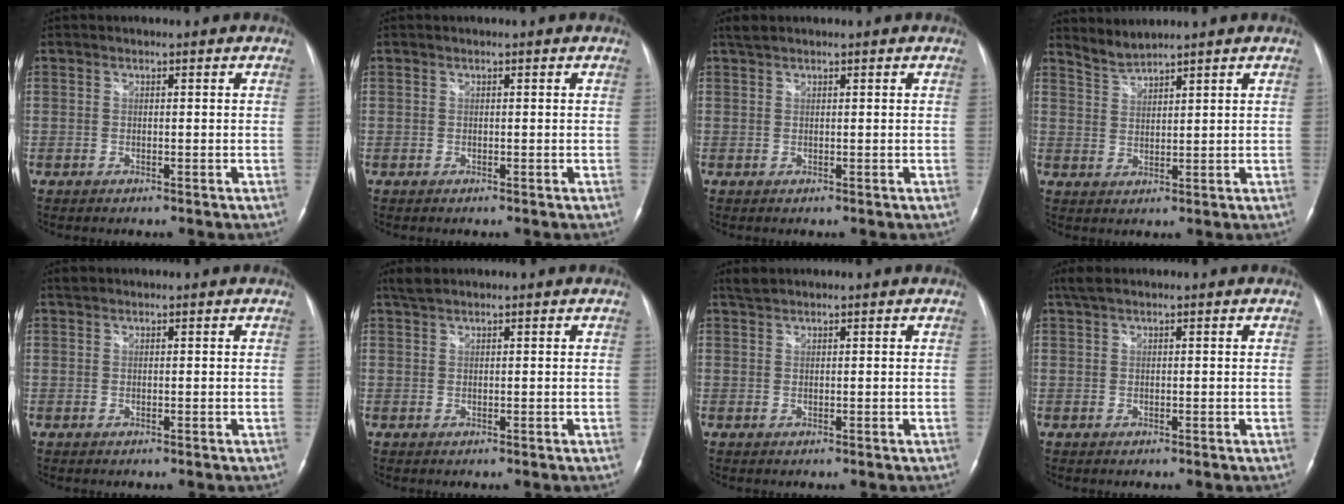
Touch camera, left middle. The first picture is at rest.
{"total": 0.0}
{"total": 1.3, "force": [1.2, 0.2, 0.6], "torque": [-0.016, 0.013, 0.026]}
{"total": 2.9, "force": [2.8, -0.6, -0.3], "torque": [-0.001, -0.001, 0.064]}
{"total": 0.7, "force": [0.6, 0.3, 0.1], "torque": [-0.009, 0.010, 0.013]}
{"total": 1.8, "force": [1.6, 0.2, 0.7], "torque": [-0.020, 0.012, 0.034]}
{"total": 1.3, "force": [1.3, 0.2, 0.3], "torque": [-0.012, 0.011, 0.029]}
{"total": 2.0, "force": [1.5, 0.4, 1.3], "torque": [-0.031, 0.020, 0.031]}